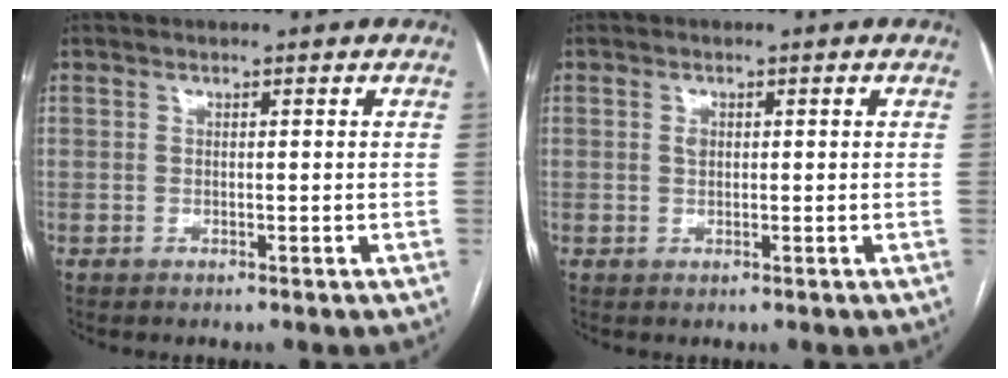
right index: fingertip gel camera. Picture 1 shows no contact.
{"total": 1.4, "force": [0.3, 0.9, 1.0], "torque": [-0.017, 0.004, 0.006]}